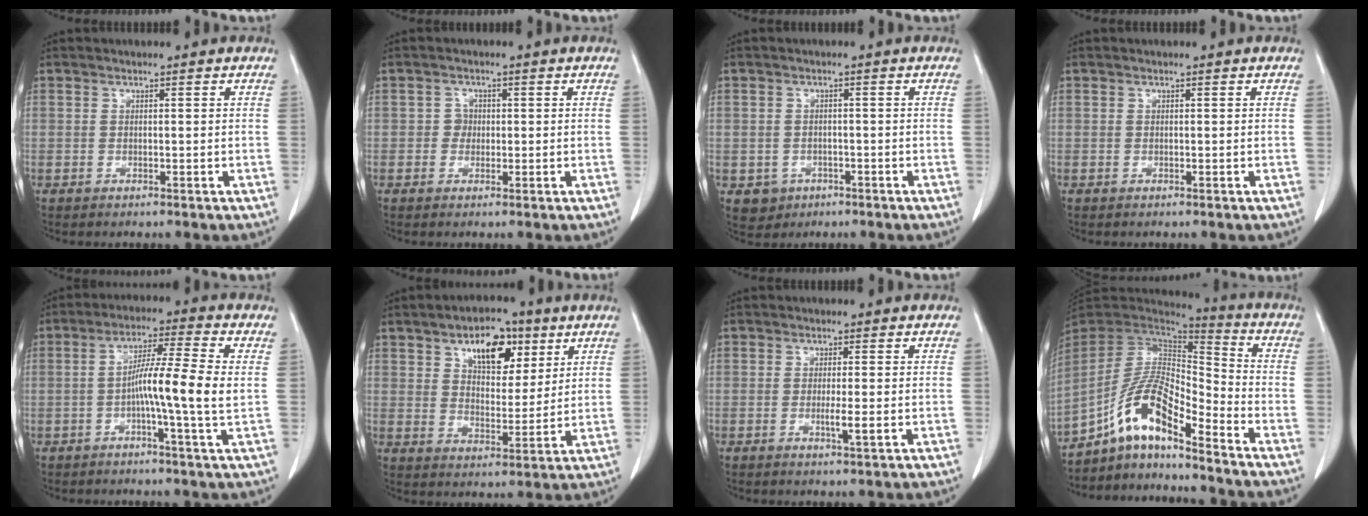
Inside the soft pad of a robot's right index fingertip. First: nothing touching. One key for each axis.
{"total": 1.7, "fx": -0.1, "fy": 1.6, "fz": 0.4, "tx": 0.000, "ty": 0.006, "tz": -0.004}
{"total": 3.6, "fx": -1.4, "fy": 3.3, "fz": 0.4, "tx": 0.000, "ty": 0.010, "tz": -0.012}
{"total": 0.0}
{"total": 9.3, "fx": -0.7, "fy": -0.7, "fz": 9.2, "tx": -0.162, "ty": 0.004, "tz": -0.020}
{"total": 10.1, "fx": 5.3, "fy": 5.4, "fz": 6.7, "tx": -0.103, "ty": 0.014, "tz": 0.089}
{"total": 2.5, "fx": -0.6, "fy": 0.0, "fz": 2.4, "tx": -0.044, "ty": -0.006, "tz": -0.008}
{"total": 12.4, "fx": -8.2, "fy": 2.6, "fz": 9.0, "tx": -0.181, "ty": 0.021, "tz": -0.150}